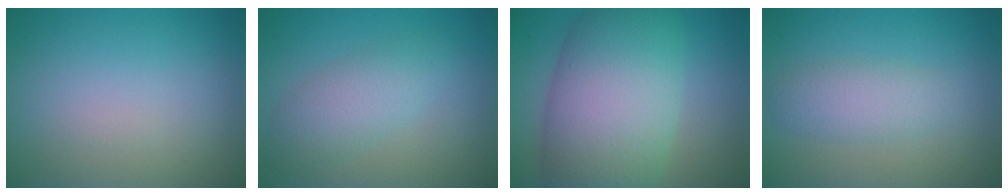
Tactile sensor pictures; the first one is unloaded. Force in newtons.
{"total": 3.4, "press": 3.4, "slide": 0.2}
{"total": 12.2, "press": 12.1, "slide": 0.4}
{"total": 2.7, "press": 2.7, "slide": 0.1}